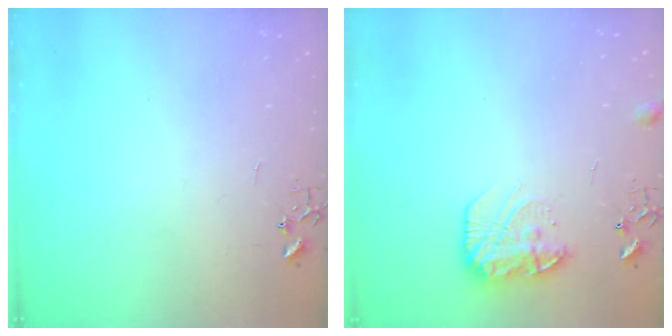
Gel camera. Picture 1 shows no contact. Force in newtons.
{"total": 12.8, "press": 12.8, "slide": 0.7}